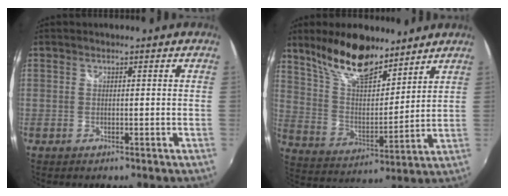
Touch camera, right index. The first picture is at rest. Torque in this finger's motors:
{"motor_torque": [1.07, 1.07, 0.37, 0.09]}